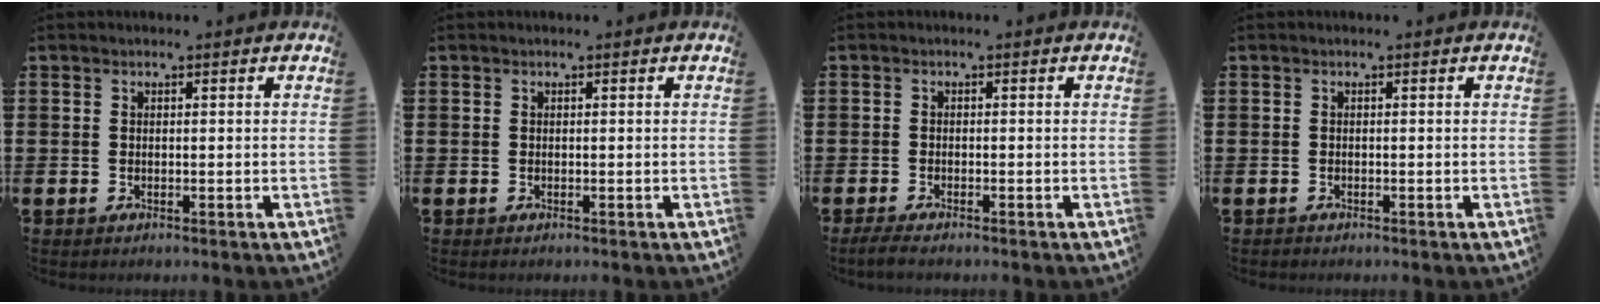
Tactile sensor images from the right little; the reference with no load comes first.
{"total": 0.0}
{"total": 1.4, "force": [-1.0, 0.2, 0.9], "torque": [-0.016, 0.000, -0.020]}
{"total": 0.0}